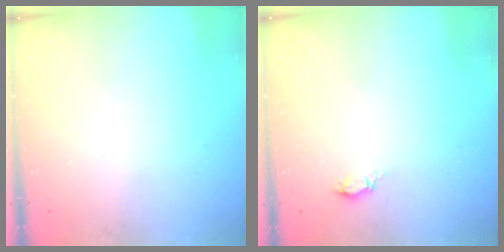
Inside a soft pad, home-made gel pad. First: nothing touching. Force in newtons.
{"total": 4.5, "press": 4.5, "slide": 0.6}